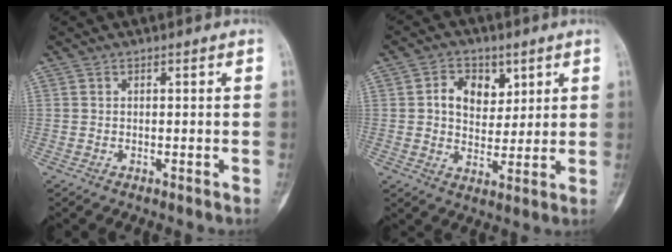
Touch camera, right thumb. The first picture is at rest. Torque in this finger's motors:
{"motor_torque": [-0.22, 0.32, 0.17, 0.20, 0.04]}